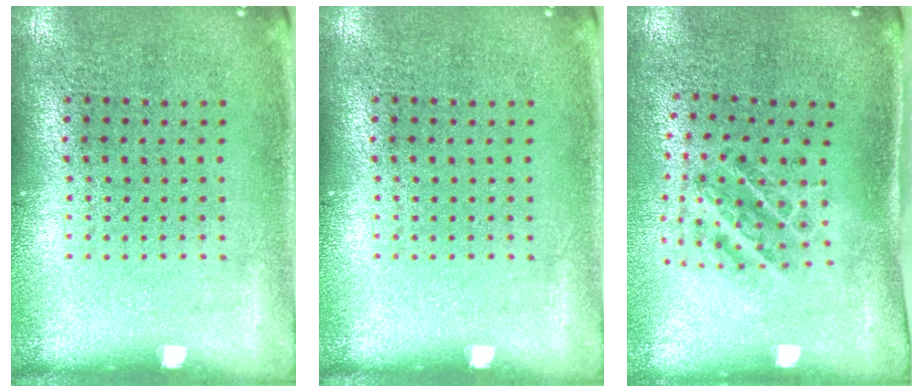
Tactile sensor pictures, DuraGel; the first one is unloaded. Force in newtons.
{"total": 0.0}
{"total": 1.1, "press": 1.0, "slide": 0.3}